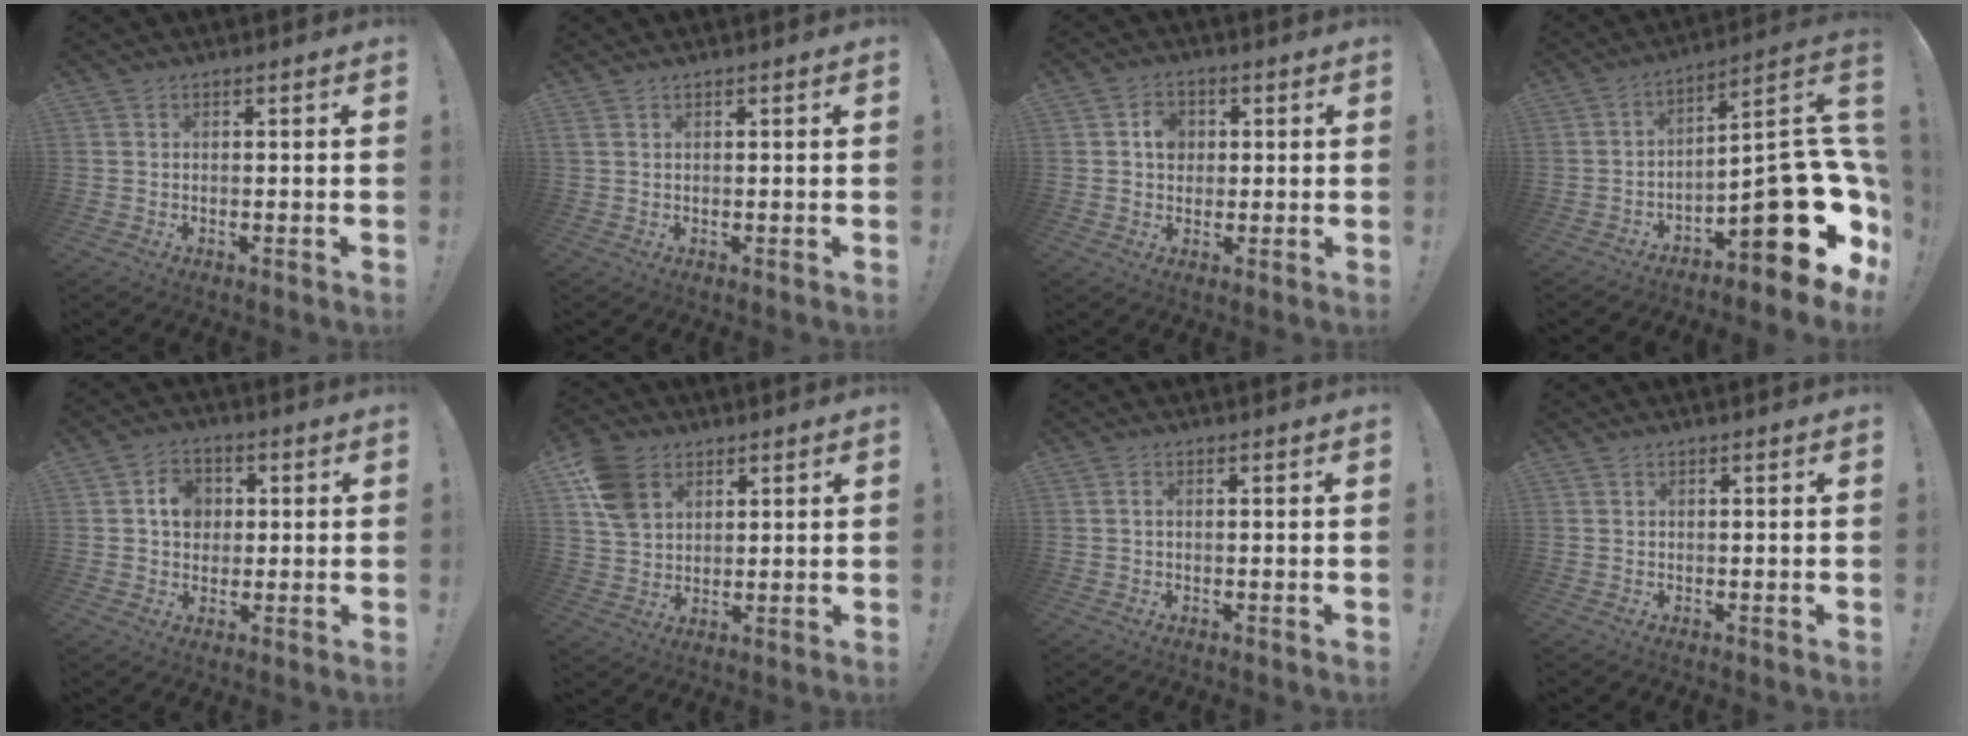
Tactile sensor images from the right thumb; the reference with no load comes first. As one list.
[{"total": 0.6, "force": [0.5, 0.1, 0.3], "torque": [-0.015, 0.003, 0.012]}, {"total": 5.3, "force": [0.8, 4.6, 2.6], "torque": [-0.025, 0.001, 0.010]}, {"total": 20.4, "force": [-7.1, 7.5, 17.6], "torque": [-0.229, 0.028, -0.105]}, {"total": 7.5, "force": [1.4, 6.6, 3.5], "torque": [-0.046, 0.004, 0.027]}, {"total": 11.1, "force": [5.0, 8.0, 5.9], "torque": [-0.105, -0.005, 0.101]}, {"total": 0.8, "force": [0.0, 0.3, 0.8], "torque": [-0.023, 0.005, 0.000]}, {"total": 0.0}]